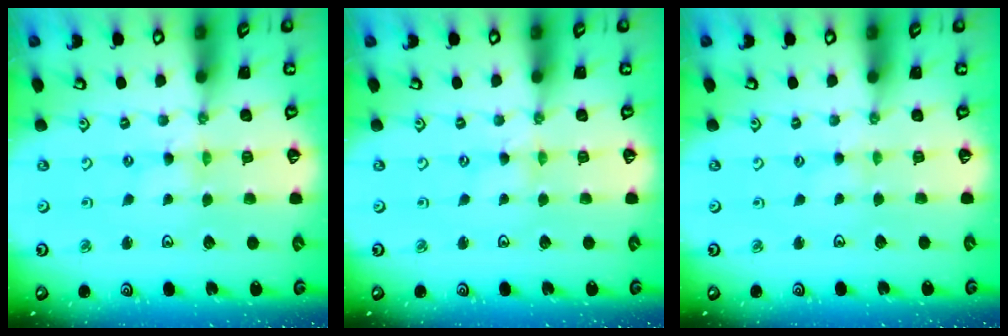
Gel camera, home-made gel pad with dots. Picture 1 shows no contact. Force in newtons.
{"total": 0.0}
{"total": 0.7, "press": 0.7, "slide": 0.2}